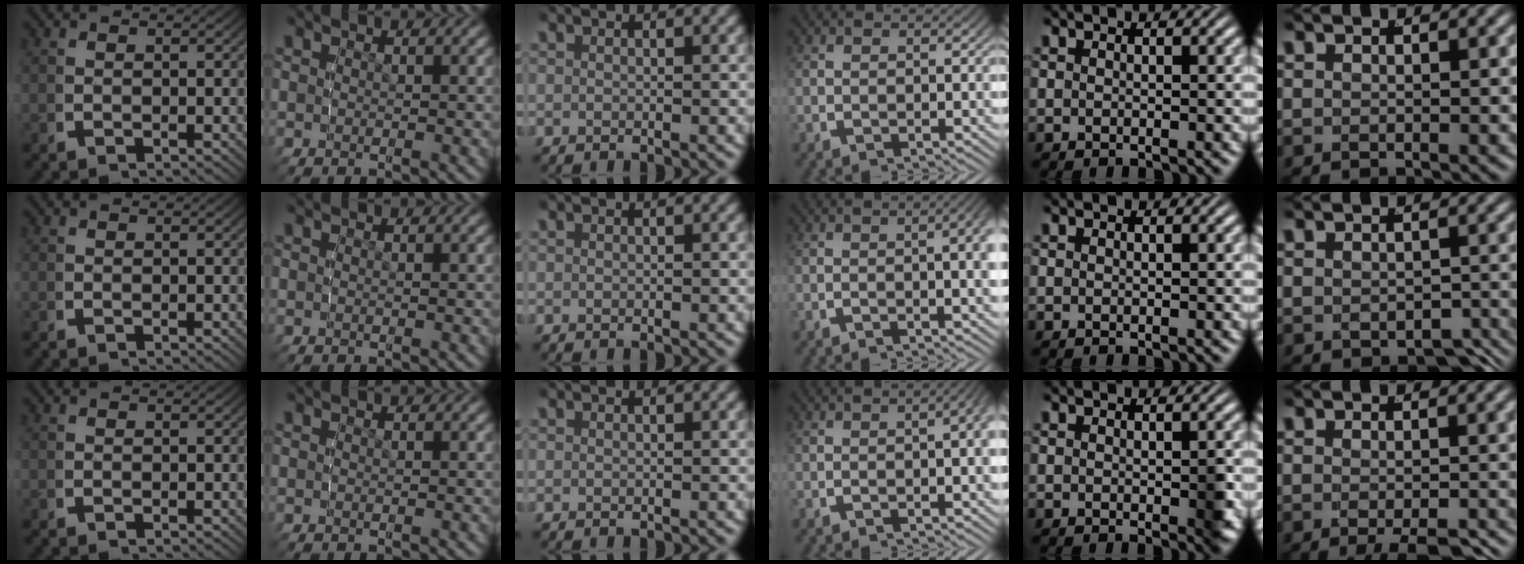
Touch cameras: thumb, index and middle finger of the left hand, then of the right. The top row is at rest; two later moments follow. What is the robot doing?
{"motion": "lift_and_place", "object": "glasses"}